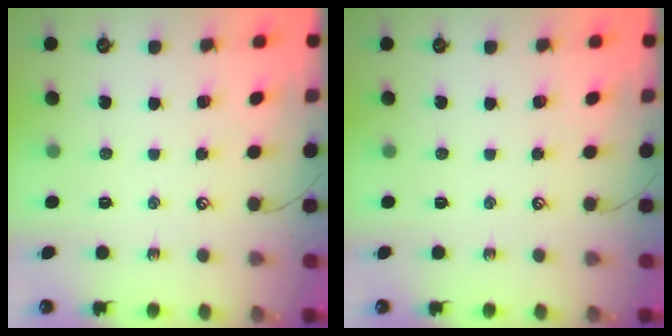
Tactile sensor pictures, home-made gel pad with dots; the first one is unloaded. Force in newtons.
{"total": 0.0}